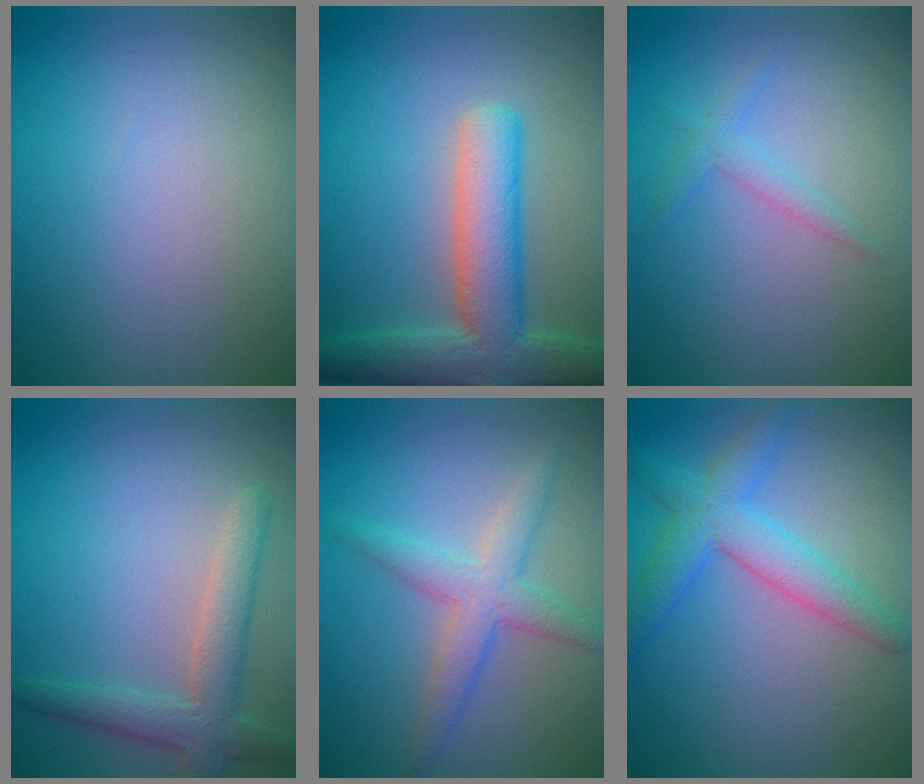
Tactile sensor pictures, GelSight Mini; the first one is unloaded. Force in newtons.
{"total": 7.1, "press": 7.1, "slide": 0.4}
{"total": 1.4, "press": 1.4, "slide": 0.0}
{"total": 3.6, "press": 3.6, "slide": 0.1}
{"total": 3.5, "press": 3.5, "slide": 0.1}
{"total": 2.9, "press": 2.9, "slide": 0.2}